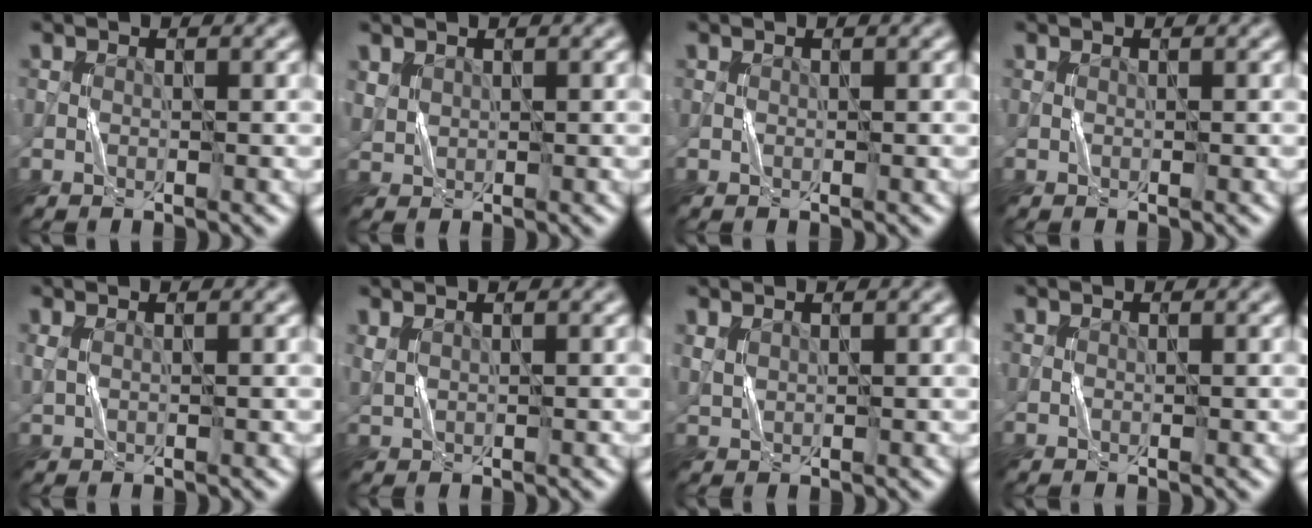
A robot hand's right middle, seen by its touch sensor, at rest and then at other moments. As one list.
[{"total": 1.0, "force": [0.7, 0.6, 0.3], "torque": [-0.009, -0.001, 0.020]}, {"total": 0.0}, {"total": 0.0}, {"total": 0.7, "force": [0.4, 0.1, 0.6], "torque": [-0.015, -0.002, 0.011]}, {"total": 1.0, "force": [0.9, 0.2, 0.5], "torque": [-0.016, -0.001, 0.021]}, {"total": 0.9, "force": [0.7, 0.4, 0.5], "torque": [-0.014, -0.001, 0.019]}, {"total": 0.0}]